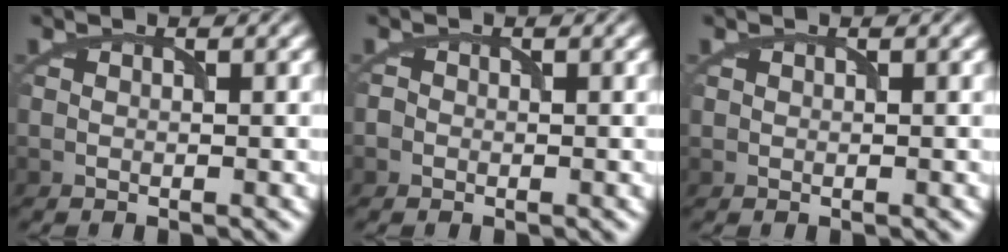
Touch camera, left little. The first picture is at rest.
{"total": 0.6, "force": [-0.3, 0.5, -0.1], "torque": [0.007, 0.001, -0.007]}
{"total": 0.0}